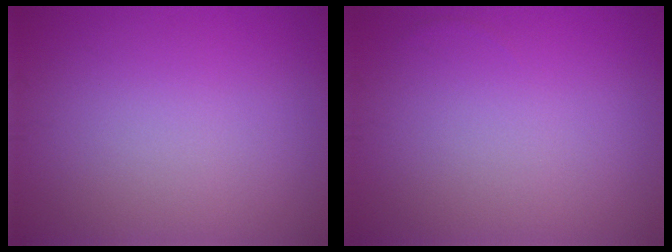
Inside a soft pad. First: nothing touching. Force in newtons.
{"total": 0.0}